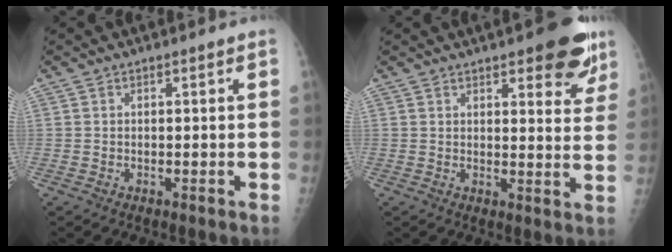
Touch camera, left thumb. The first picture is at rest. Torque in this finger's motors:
{"motor_torque": [2.40, 2.39, 0.59, -0.72, 0.21]}